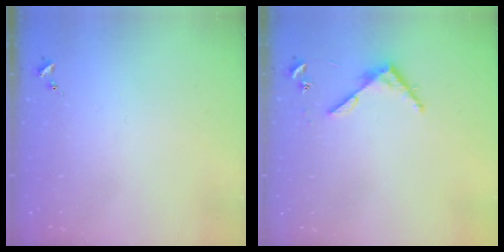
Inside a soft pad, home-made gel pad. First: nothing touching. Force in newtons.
{"total": 5.0, "press": 5.0, "slide": 0.4}